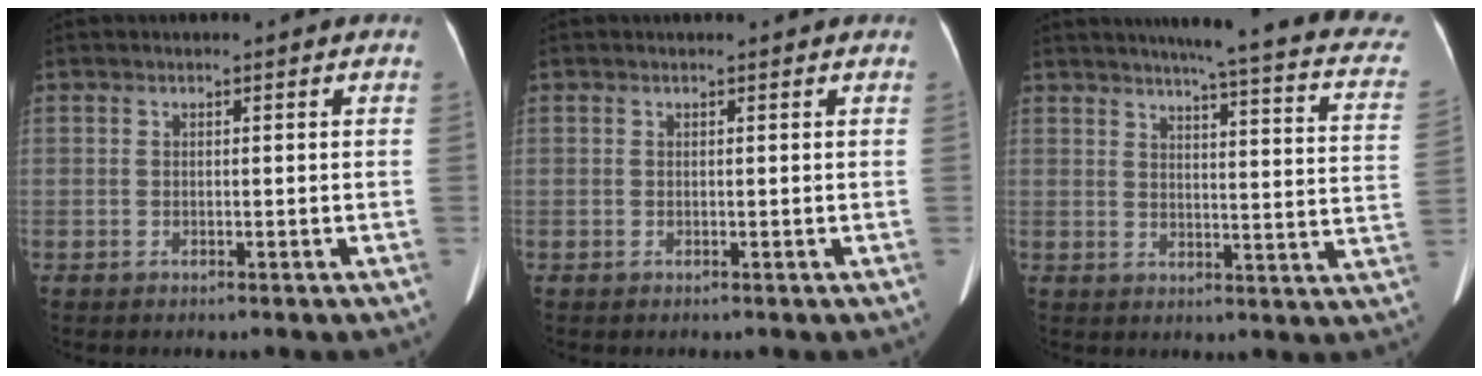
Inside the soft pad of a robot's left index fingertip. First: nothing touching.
{"total": 0.9, "force": [0.9, 0.0, 0.2], "torque": [-0.009, 0.006, 0.011]}
{"total": 21.7, "force": [18.1, 1.9, 11.8], "torque": [-0.148, -0.035, 0.193]}